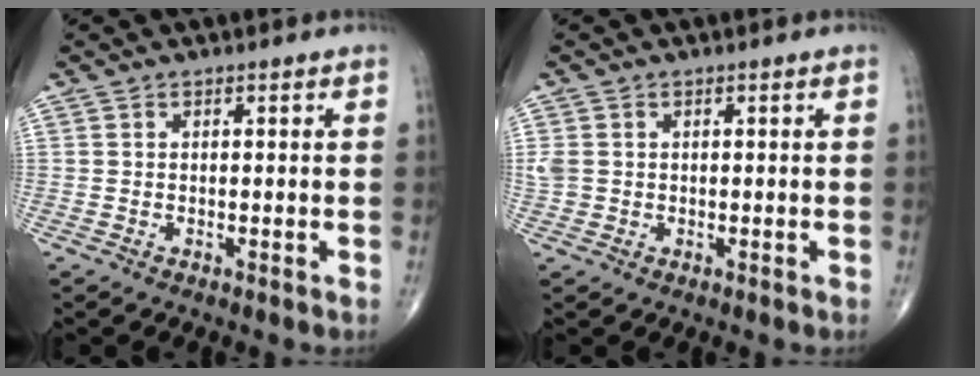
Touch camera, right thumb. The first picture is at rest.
{"total": 2.8, "force": [0.2, 2.4, 1.4], "torque": [-0.035, 0.007, 0.009]}